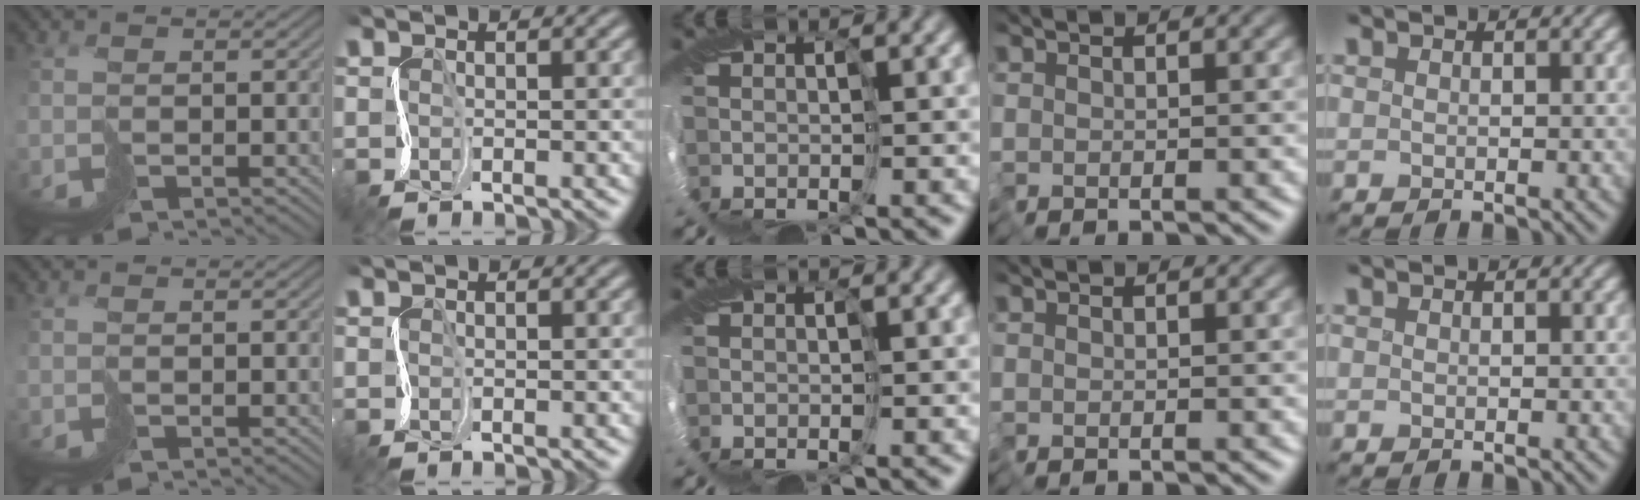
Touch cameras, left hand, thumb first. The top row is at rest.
{}